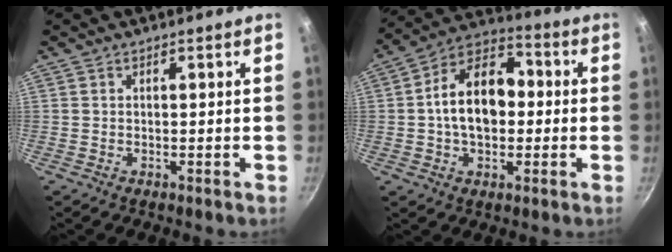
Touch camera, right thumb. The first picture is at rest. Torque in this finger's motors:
{"motor_torque": [0.78, 2.54, 1.29, -0.52, 0.37]}